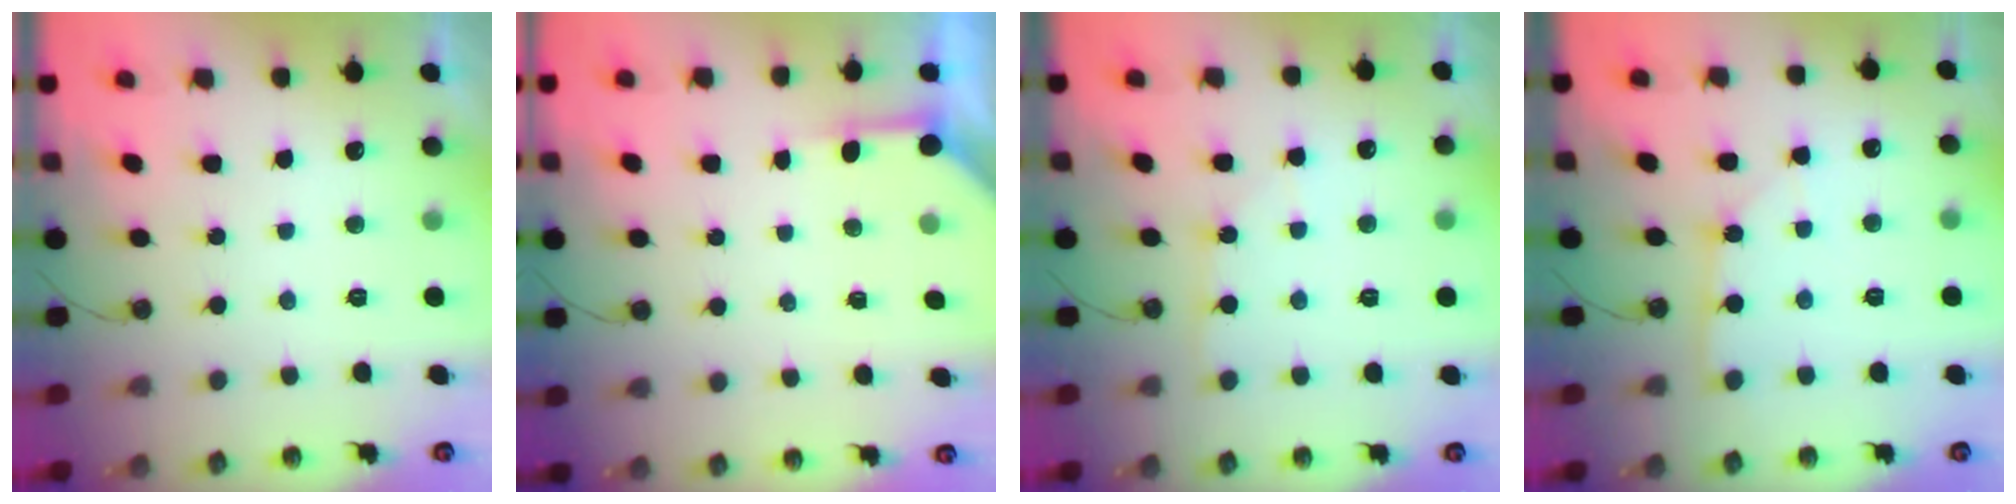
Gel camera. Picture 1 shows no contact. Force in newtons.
{"total": 3.7, "press": 3.6, "slide": 0.5}
{"total": 3.9, "press": 3.9, "slide": 0.5}
{"total": 3.0, "press": 3.0, "slide": 0.2}